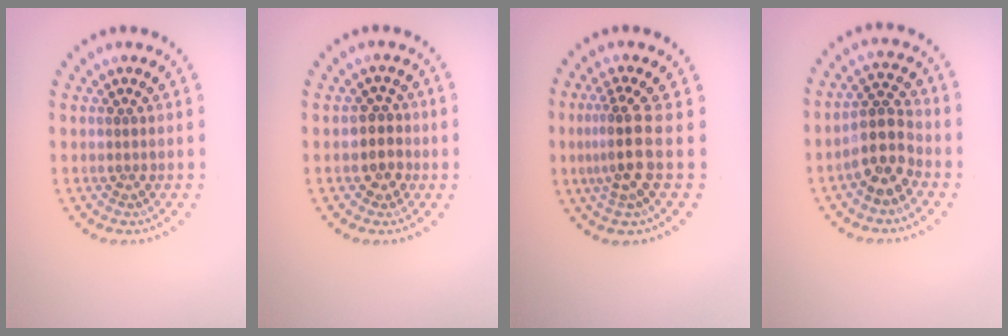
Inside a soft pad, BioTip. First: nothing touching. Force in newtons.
{"total": 2.3, "press": 2.1, "slide": 1.0}
{"total": 3.6, "press": 2.7, "slide": 2.4}
{"total": 4.2, "press": 3.9, "slide": 1.6}